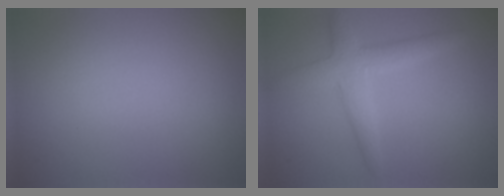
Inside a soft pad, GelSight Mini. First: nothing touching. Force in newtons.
{"total": 3.2, "press": 3.2, "slide": 0.2}